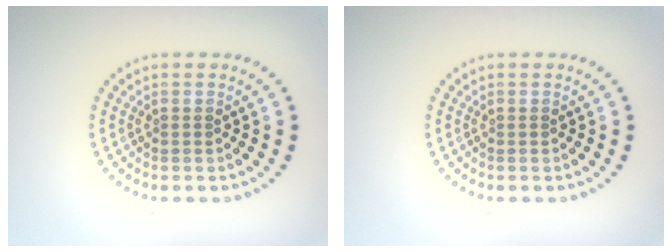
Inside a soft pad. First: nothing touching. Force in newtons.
{"total": 0.0}